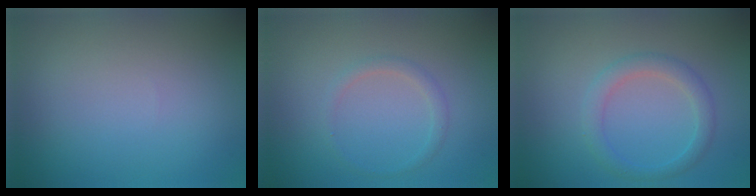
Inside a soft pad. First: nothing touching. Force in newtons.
{"total": 1.2, "press": 1.2, "slide": 0.1}
{"total": 2.4, "press": 2.4, "slide": 0.1}